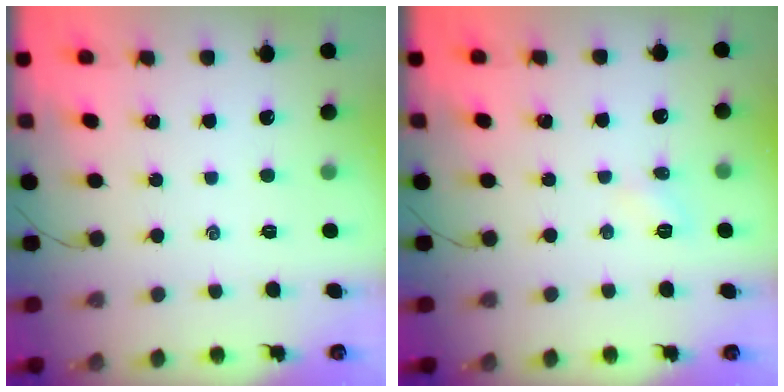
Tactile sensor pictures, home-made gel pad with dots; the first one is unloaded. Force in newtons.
{"total": 5.0, "press": 4.8, "slide": 1.6}